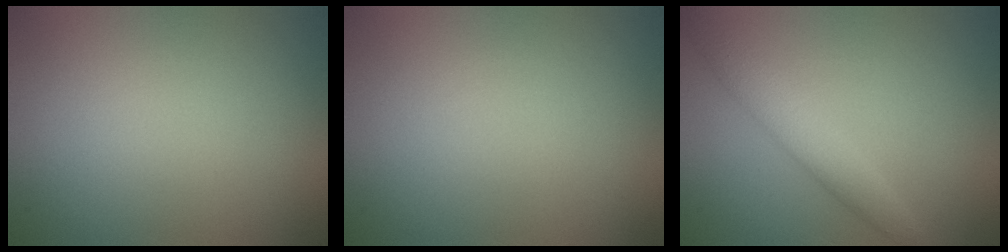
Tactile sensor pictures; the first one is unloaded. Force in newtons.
{"total": 0.0}
{"total": 3.0, "press": 3.0, "slide": 0.1}